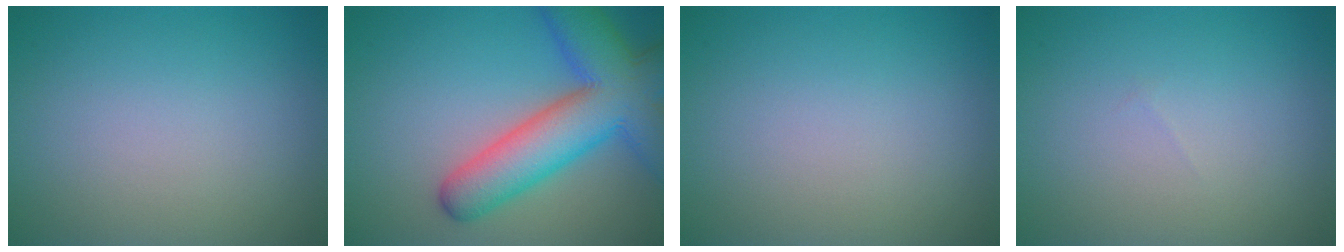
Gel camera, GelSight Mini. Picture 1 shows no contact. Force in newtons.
{"total": 9.9, "press": 9.9, "slide": 0.4}
{"total": 0.0}
{"total": 0.0}